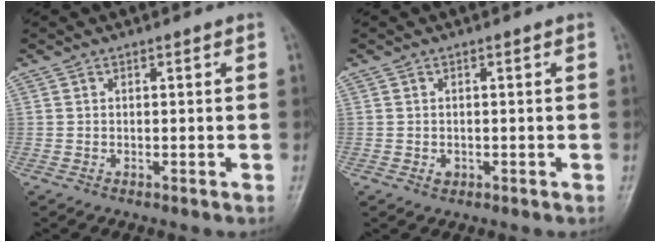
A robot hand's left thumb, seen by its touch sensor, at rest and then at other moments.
{"total": 1.0, "force": [-0.2, 0.8, 0.6], "torque": [-0.005, 0.000, 0.000]}